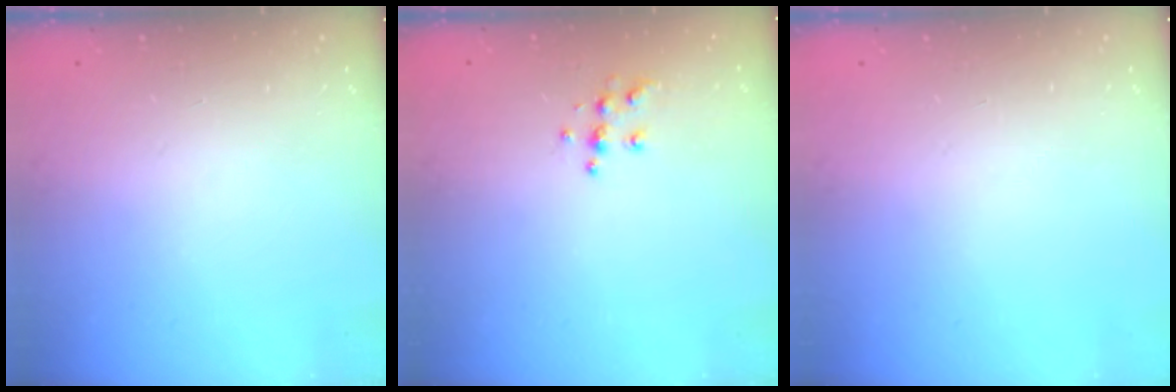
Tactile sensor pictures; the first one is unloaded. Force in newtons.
{"total": 5.9, "press": 5.9, "slide": 0.2}
{"total": 0.0}